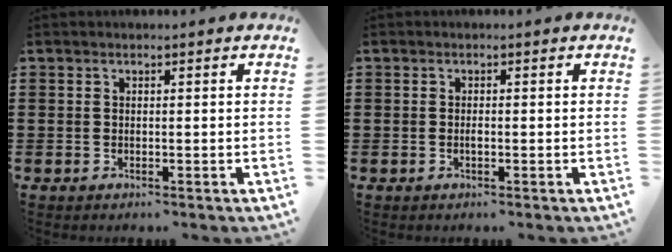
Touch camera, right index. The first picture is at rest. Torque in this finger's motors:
{"motor_torque": [1.90, 0.24, 0.08, 0.01]}